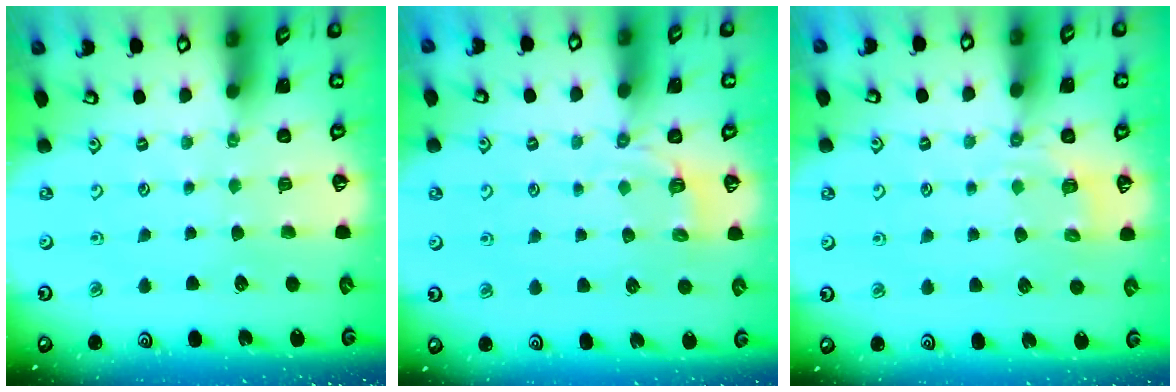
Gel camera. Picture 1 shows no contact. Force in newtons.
{"total": 2.9, "press": 2.0, "slide": 2.1}
{"total": 3.6, "press": 3.1, "slide": 1.8}